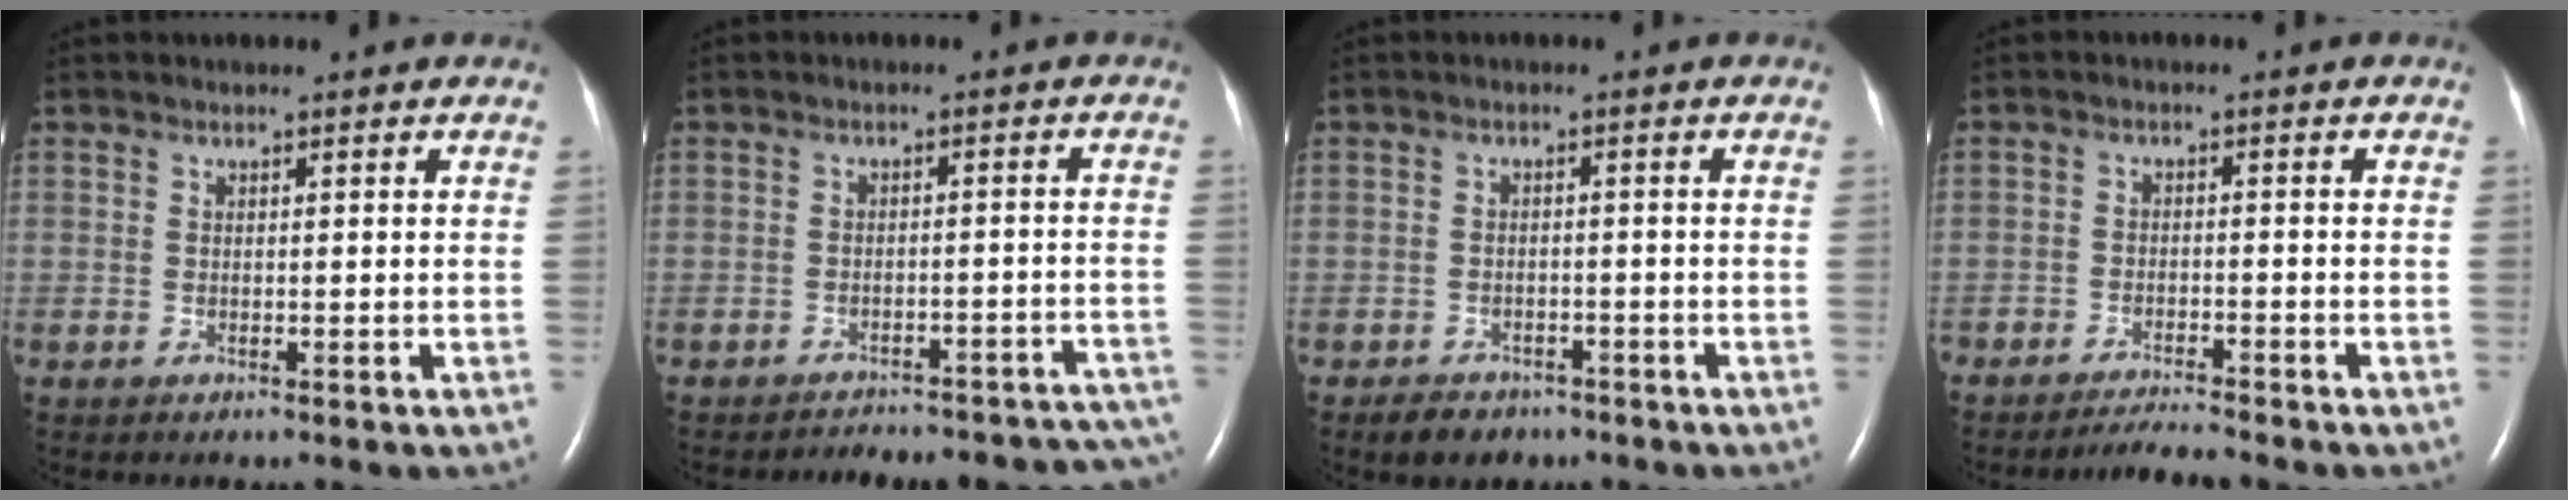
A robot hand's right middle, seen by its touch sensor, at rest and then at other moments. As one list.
[{"total": 17.2, "force": [-15.7, 5.2, 4.5], "torque": [-0.037, 0.020, -0.172]}, {"total": 4.1, "force": [-3.1, 2.5, 1.1], "torque": [-0.025, 0.002, -0.041]}, {"total": 3.5, "force": [-3.4, -0.3, 0.8], "torque": [-0.018, -0.016, -0.058]}]